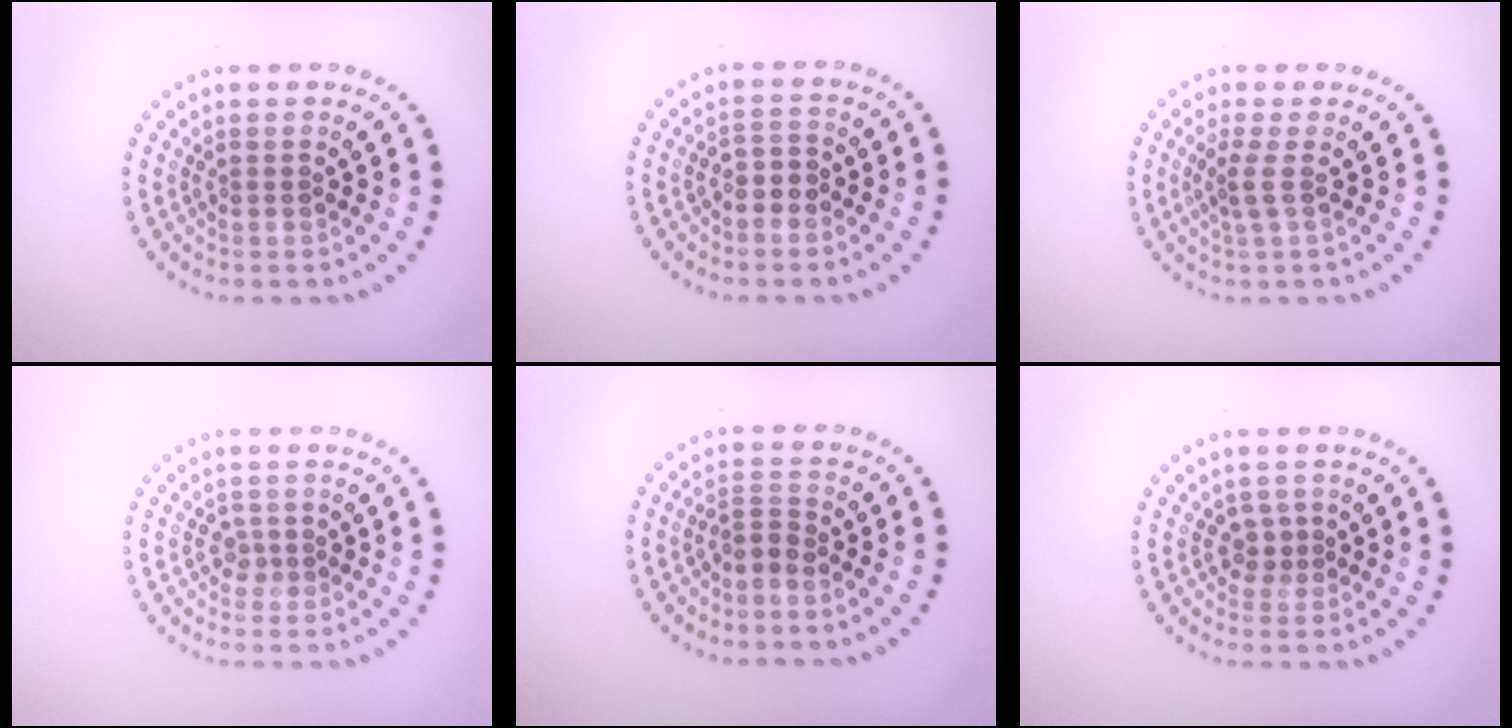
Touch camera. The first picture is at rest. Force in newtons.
{"total": 1.5, "press": 1.3, "slide": 0.9}
{"total": 1.7, "press": 1.1, "slide": 1.3}
{"total": 1.2, "press": 0.9, "slide": 0.8}
{"total": 1.9, "press": 1.4, "slide": 1.3}
{"total": 1.5, "press": 1.2, "slide": 0.9}